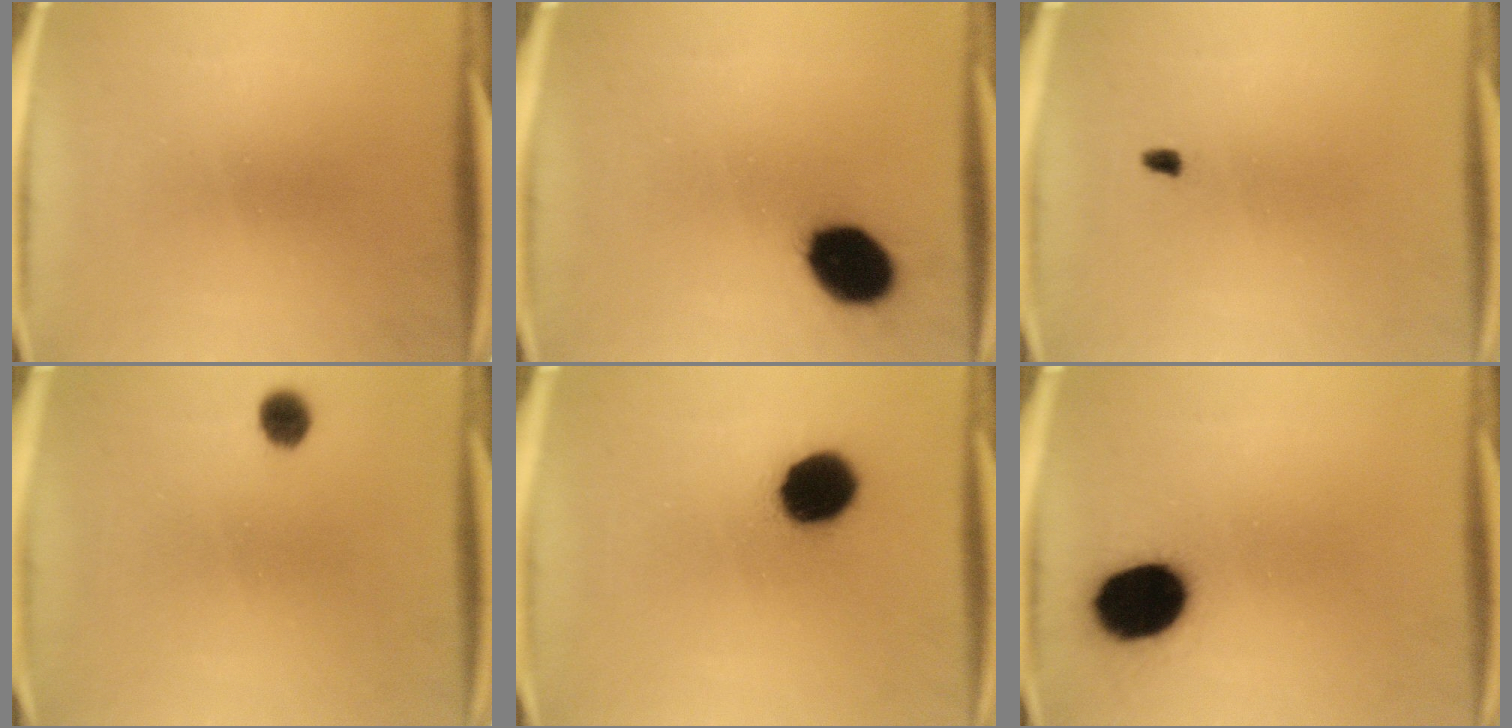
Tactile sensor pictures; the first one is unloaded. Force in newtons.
{"total": 12.9}
{"total": 0.9}
{"total": 3.4}
{"total": 13.1}
{"total": 14.1}